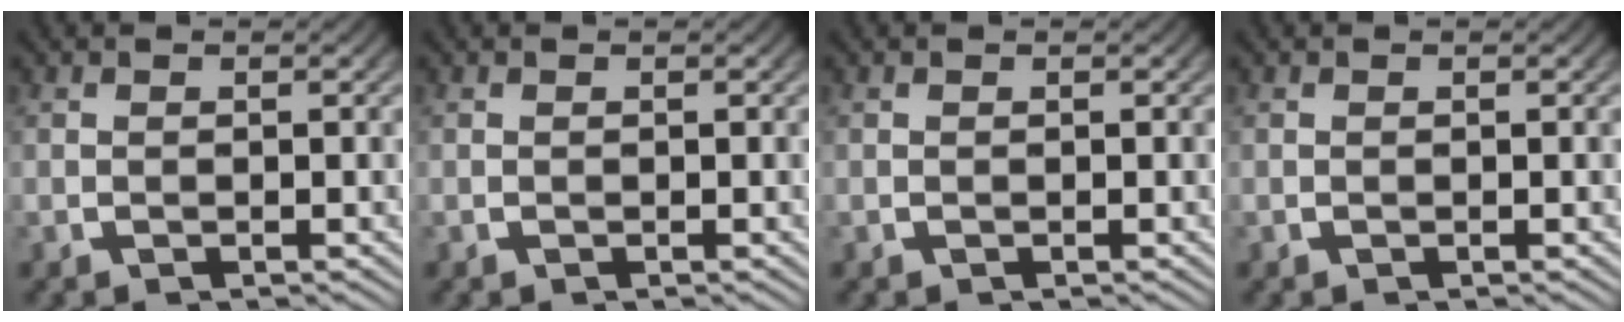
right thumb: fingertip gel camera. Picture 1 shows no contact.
{"total": 0.0}
{"total": 0.0}
{"total": 0.0}